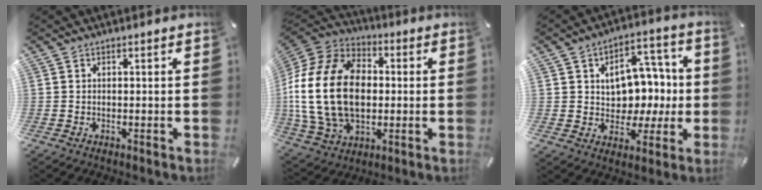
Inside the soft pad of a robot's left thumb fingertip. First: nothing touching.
{"total": 23.3, "force": [-0.7, 17.1, 15.8], "torque": [-0.342, 0.015, -0.011]}
{"total": 11.9, "force": [1.8, 10.1, 6.0], "torque": [-0.075, -0.016, 0.039]}